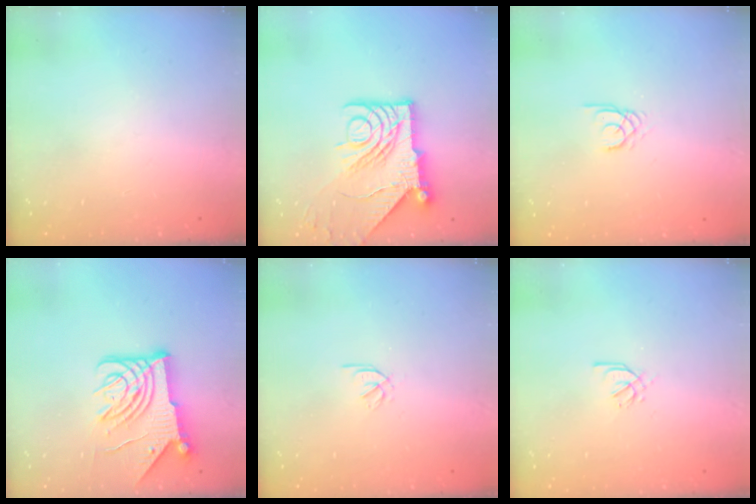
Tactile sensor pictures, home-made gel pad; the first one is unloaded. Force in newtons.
{"total": 15.2, "press": 15.1, "slide": 1.8}
{"total": 1.7, "press": 1.7, "slide": 0.2}
{"total": 16.1, "press": 16.0, "slide": 1.8}
{"total": 1.7, "press": 1.6, "slide": 0.6}
{"total": 2.6, "press": 2.5, "slide": 0.7}